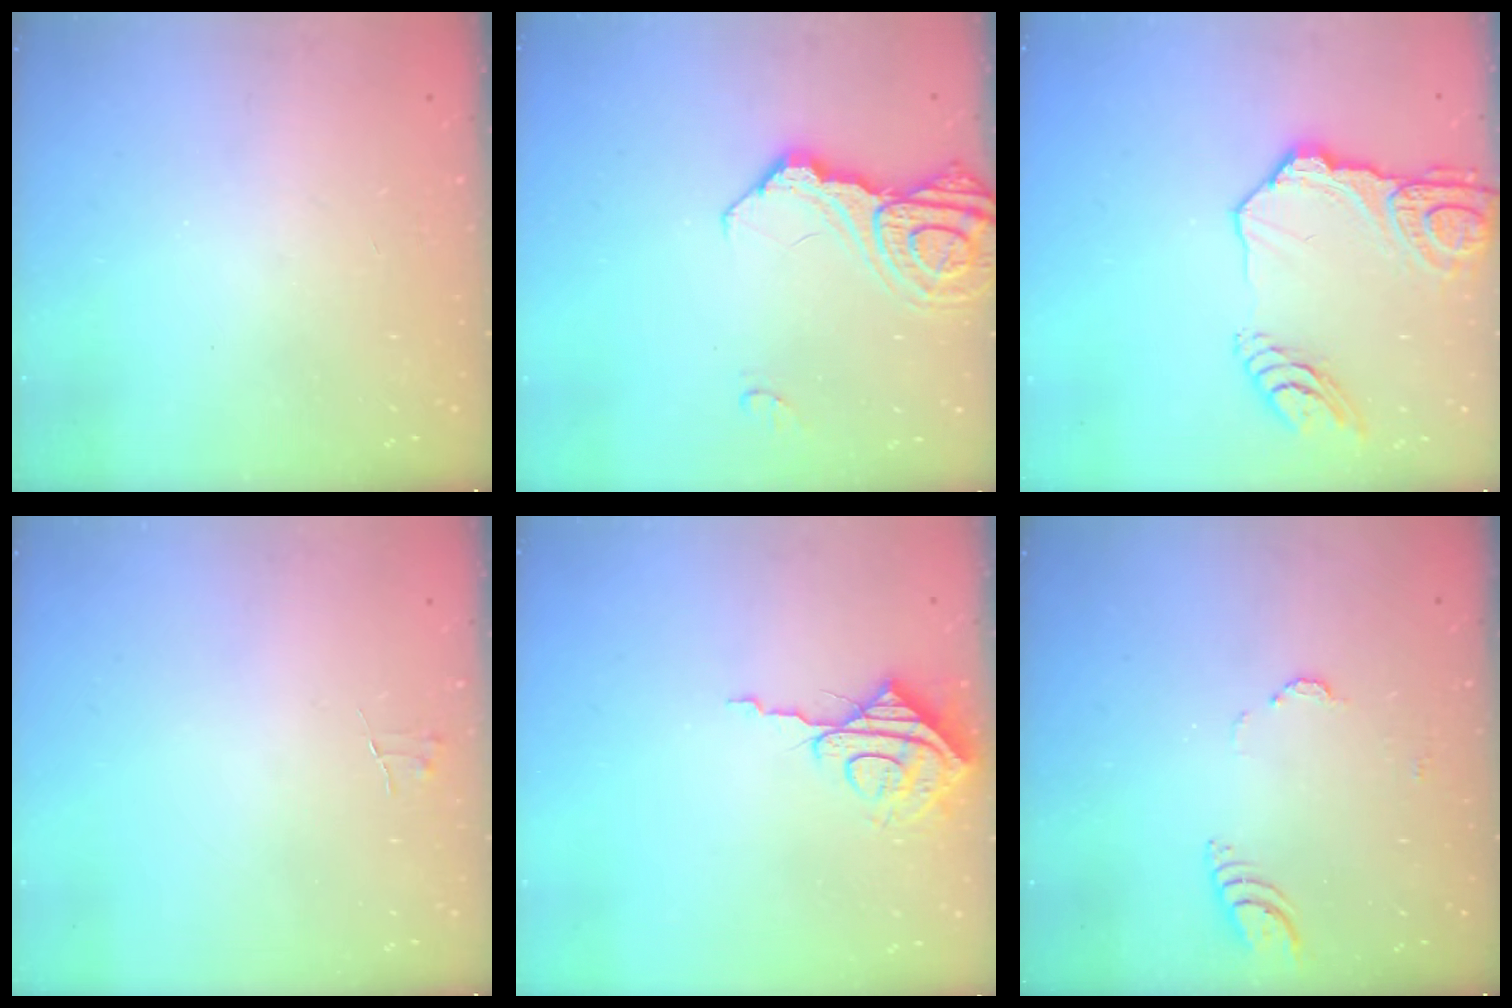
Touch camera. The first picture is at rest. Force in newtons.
{"total": 16.5, "press": 16.4, "slide": 1.8}
{"total": 16.0, "press": 15.9, "slide": 1.6}
{"total": 3.9, "press": 3.9, "slide": 0.4}
{"total": 8.6, "press": 8.6, "slide": 0.7}
{"total": 4.0, "press": 4.0, "slide": 0.3}